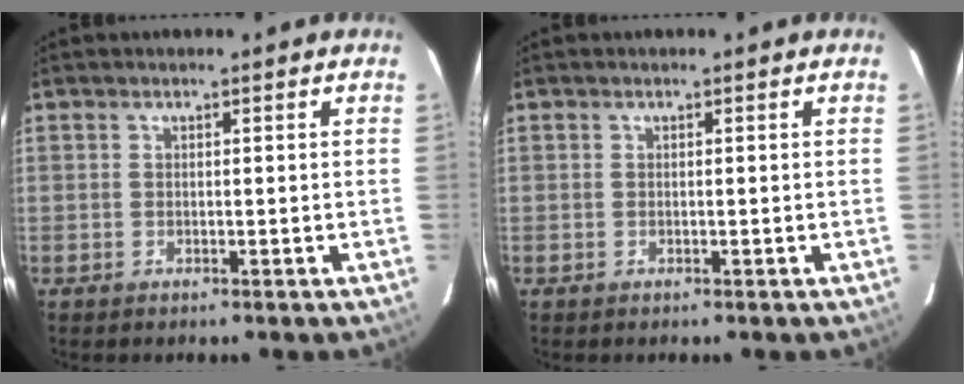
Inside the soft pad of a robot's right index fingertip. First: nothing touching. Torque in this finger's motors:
{"motor_torque": [0.00, 0.00, 0.04, 0.01]}